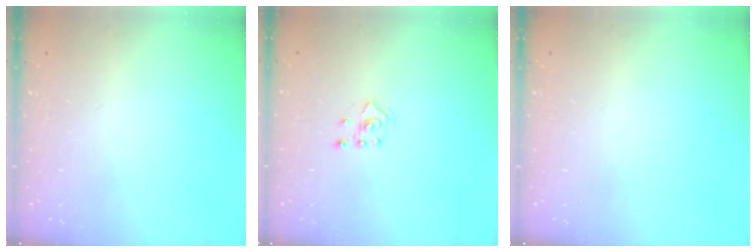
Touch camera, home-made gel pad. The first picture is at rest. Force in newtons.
{"total": 2.4, "press": 2.2, "slide": 0.8}
{"total": 0.0}